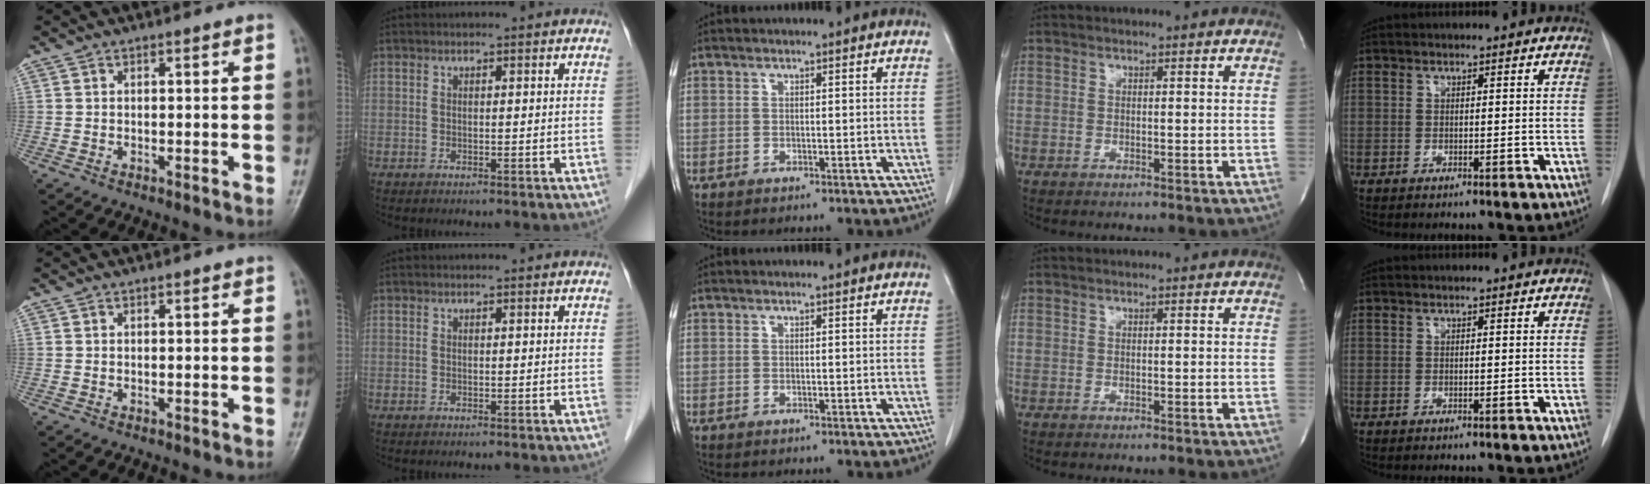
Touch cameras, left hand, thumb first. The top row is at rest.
{}